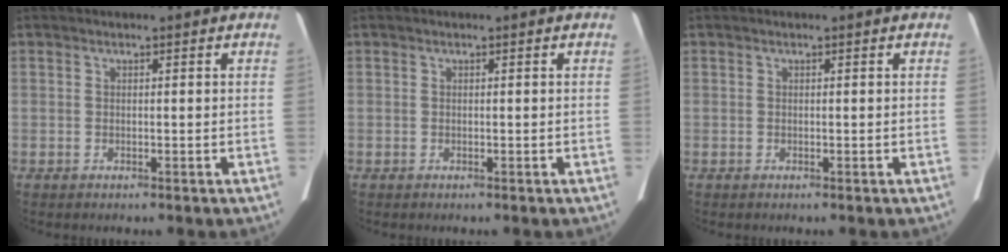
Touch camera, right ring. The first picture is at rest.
{"total": 0.0}
{"total": 0.0}